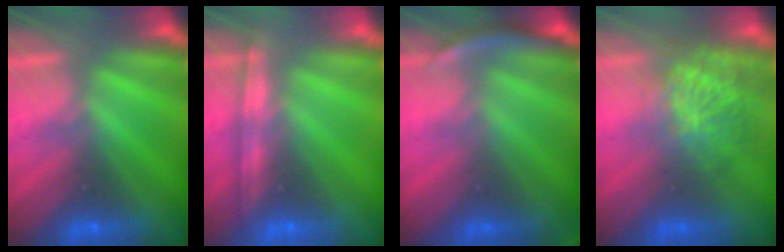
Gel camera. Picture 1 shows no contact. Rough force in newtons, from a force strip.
{"total": 1.2}
{"total": 2.9}
{"total": 3.6}